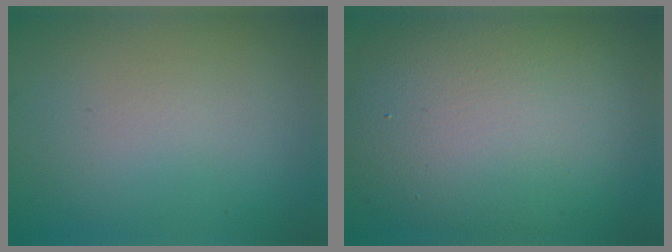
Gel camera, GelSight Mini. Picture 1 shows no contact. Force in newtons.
{"total": 12.0, "press": 12.0, "slide": 0.7}